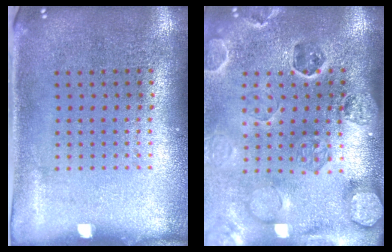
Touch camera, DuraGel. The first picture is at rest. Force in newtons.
{"total": 2.7, "press": 2.7, "slide": 0.3}